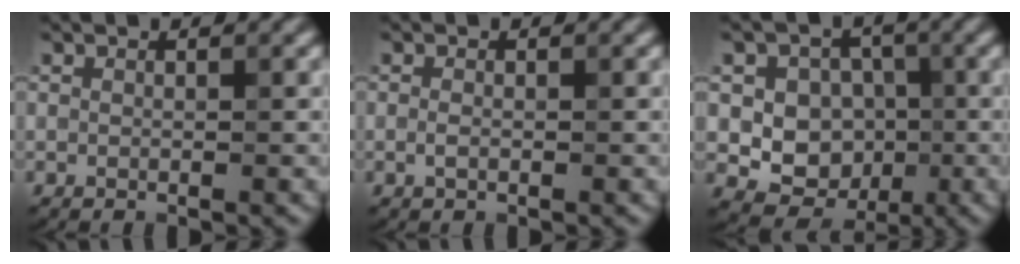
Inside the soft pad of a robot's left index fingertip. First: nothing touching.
{"total": 0.9, "force": [-0.3, 0.3, 0.7], "torque": [-0.021, 0.002, -0.007]}
{"total": 7.1, "force": [0.3, 6.4, 3.2], "torque": [-0.040, 0.013, -0.016]}